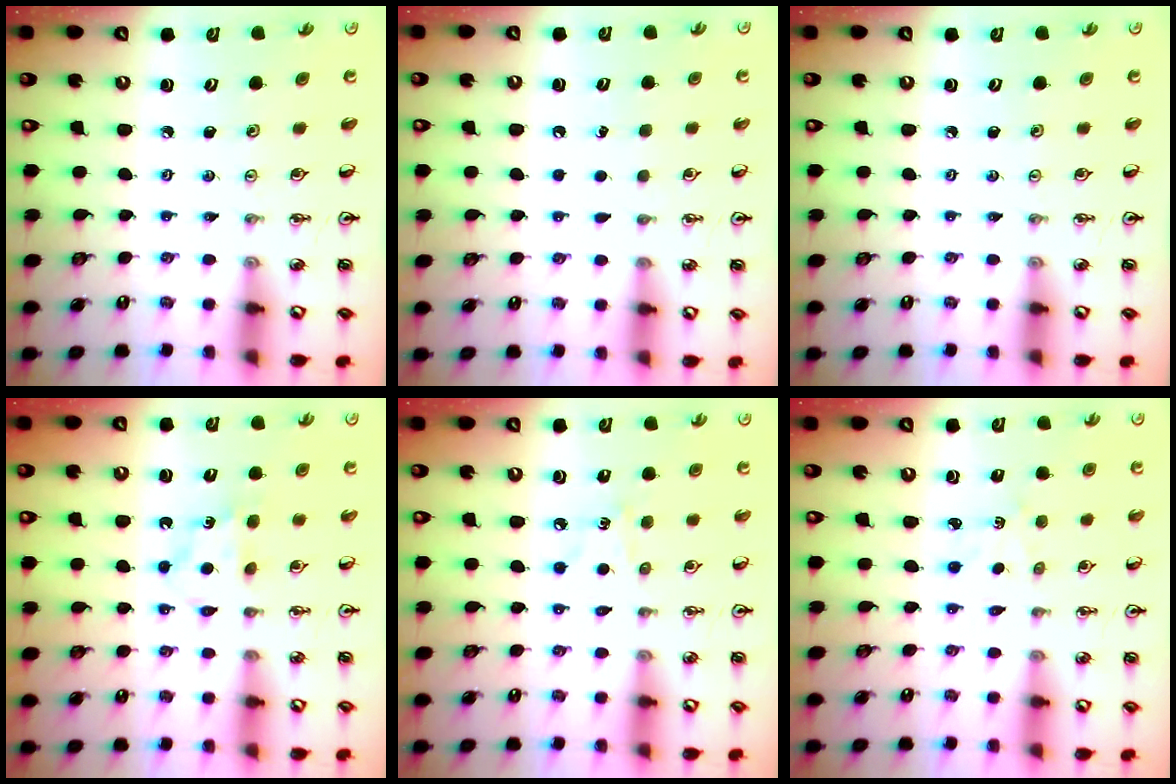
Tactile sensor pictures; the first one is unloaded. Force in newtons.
{"total": 1.4, "press": 1.4, "slide": 0.1}
{"total": 0.0}
{"total": 5.3, "press": 5.2, "slide": 0.6}
{"total": 6.9, "press": 6.8, "slide": 1.0}
{"total": 2.3, "press": 2.3, "slide": 0.2}